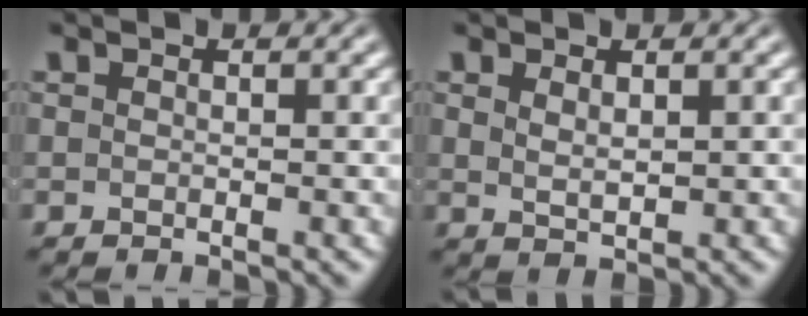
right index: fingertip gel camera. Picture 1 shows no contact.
{"total": 1.2, "force": [0.6, -0.2, 1.0], "torque": [-0.018, -0.012, 0.028]}